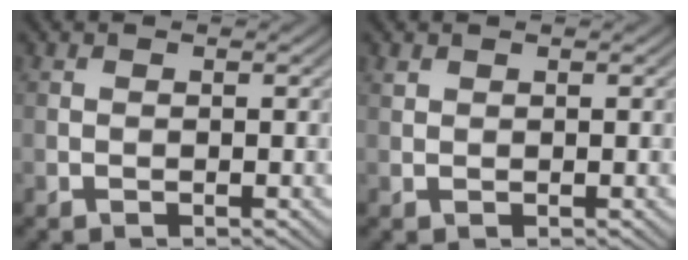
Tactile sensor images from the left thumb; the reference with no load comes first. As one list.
[{"total": 0.6, "force": [0.5, 0.2, 0.2], "torque": [-0.008, 0.000, 0.012]}]